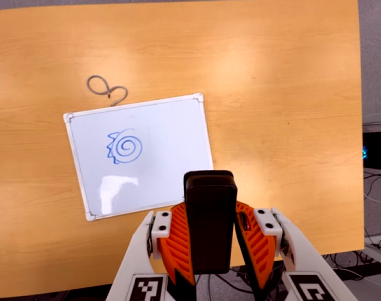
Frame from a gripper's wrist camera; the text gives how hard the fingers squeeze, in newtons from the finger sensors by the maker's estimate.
{"total": 7.9, "left": 6.4, "right": 9.4}